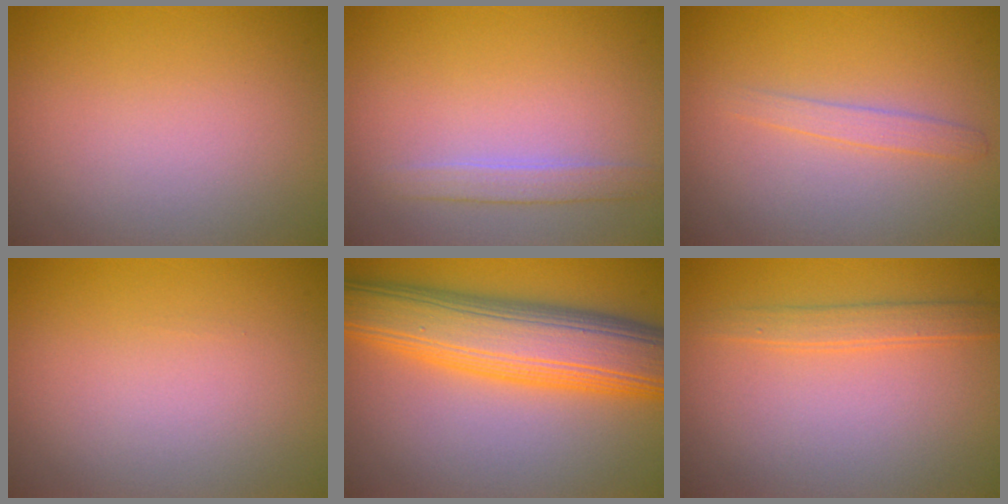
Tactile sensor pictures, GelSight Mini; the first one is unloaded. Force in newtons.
{"total": 1.7, "press": 1.7, "slide": 0.0}
{"total": 1.5, "press": 1.4, "slide": 0.1}
{"total": 0.0}
{"total": 11.1, "press": 11.1, "slide": 0.1}
{"total": 1.9, "press": 1.9, "slide": 0.1}